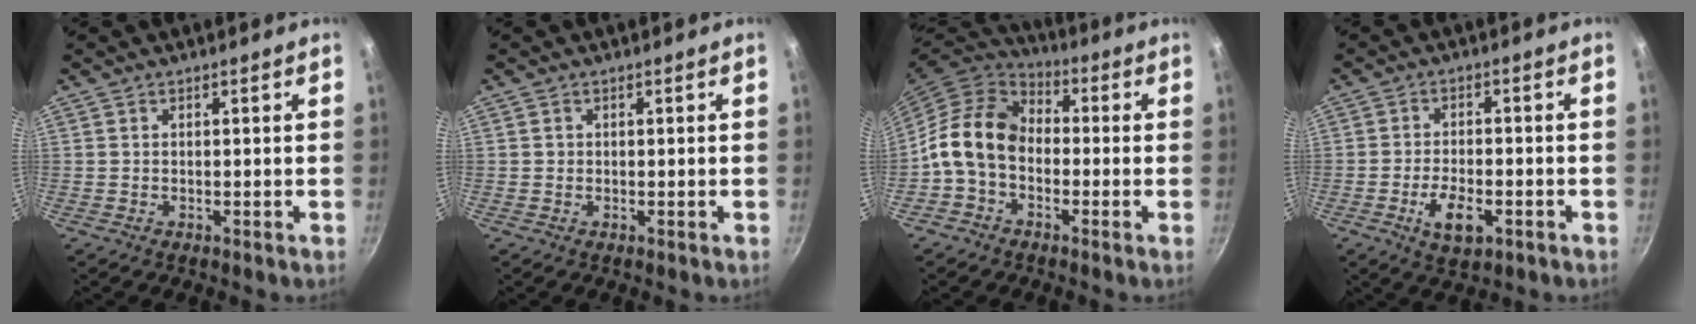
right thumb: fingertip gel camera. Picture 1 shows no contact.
{"total": 0.7, "force": [0.2, 0.6, 0.1], "torque": [0.001, 0.003, 0.002]}
{"total": 12.1, "force": [-1.6, 9.0, 7.9], "torque": [-0.115, 0.035, -0.052]}
{"total": 7.1, "force": [-2.9, 3.4, 5.5], "torque": [-0.090, 0.011, -0.045]}